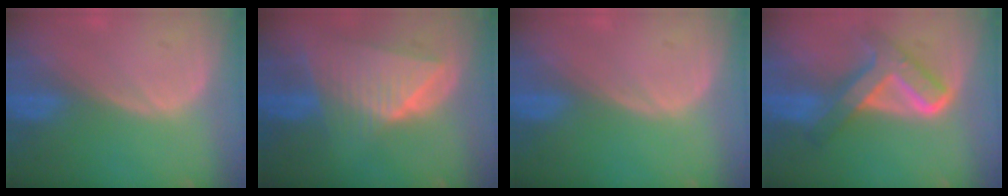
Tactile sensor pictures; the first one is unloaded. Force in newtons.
{"total": 9.2, "press": 8.2, "slide": 4.2}
{"total": 0.0}
{"total": 8.2, "press": 8.2, "slide": 0.6}